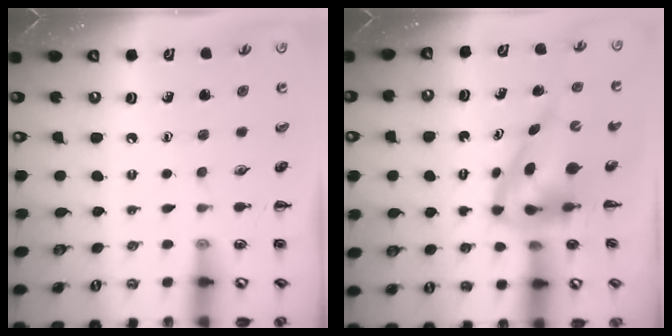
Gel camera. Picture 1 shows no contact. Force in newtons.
{"total": 5.4, "press": 5.2, "slide": 1.6}